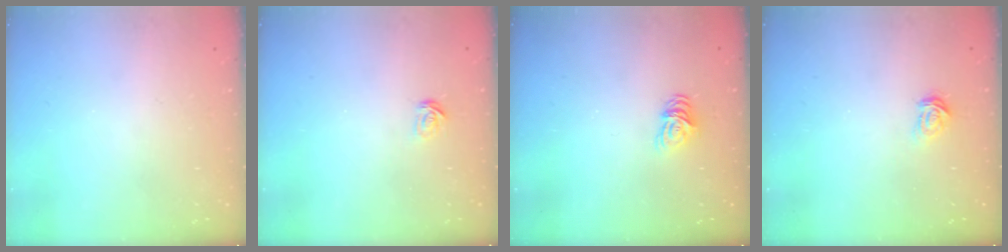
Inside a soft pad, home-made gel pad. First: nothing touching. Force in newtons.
{"total": 2.1, "press": 2.1, "slide": 0.1}
{"total": 6.2, "press": 6.2, "slide": 0.7}
{"total": 3.0, "press": 3.0, "slide": 0.3}